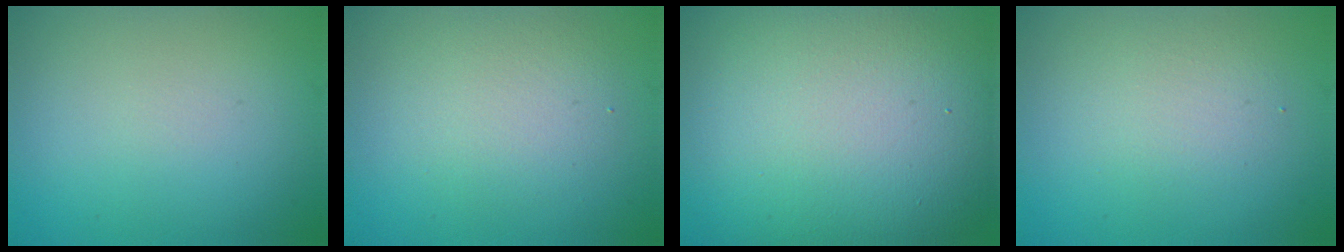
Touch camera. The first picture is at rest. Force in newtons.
{"total": 3.2, "press": 3.2, "slide": 0.3}
{"total": 20.3, "press": 20.2, "slide": 1.3}
{"total": 2.4, "press": 2.4, "slide": 0.0}